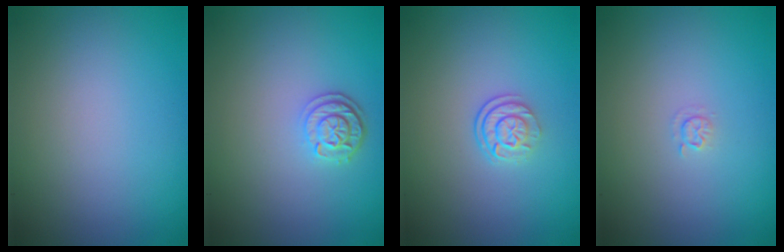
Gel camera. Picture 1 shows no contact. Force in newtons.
{"total": 2.4, "press": 2.1, "slide": 1.2}
{"total": 2.5, "press": 1.8, "slide": 1.7}
{"total": 0.7, "press": 0.3, "slide": 0.6}